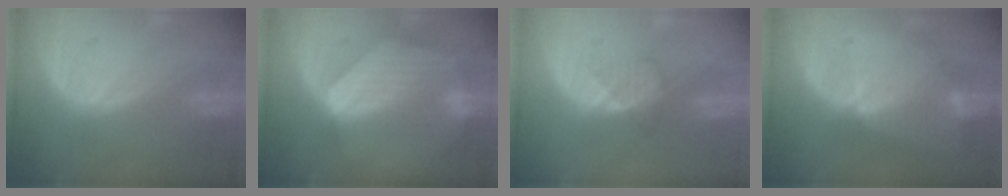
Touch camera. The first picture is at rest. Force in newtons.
{"total": 8.4, "press": 7.6, "slide": 3.5}
{"total": 2.5, "press": 2.5, "slide": 0.4}
{"total": 6.5, "press": 5.8, "slide": 3.0}